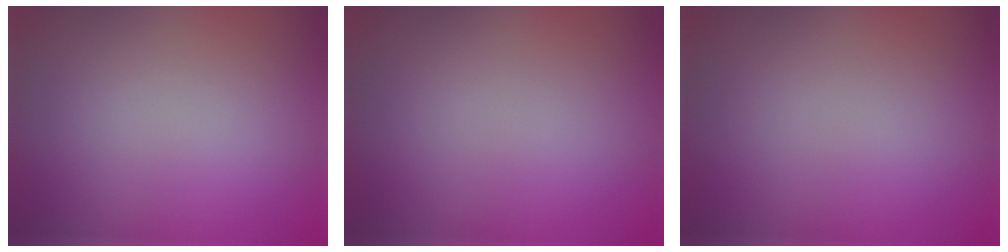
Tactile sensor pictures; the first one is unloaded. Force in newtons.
{"total": 0.0}
{"total": 0.0}